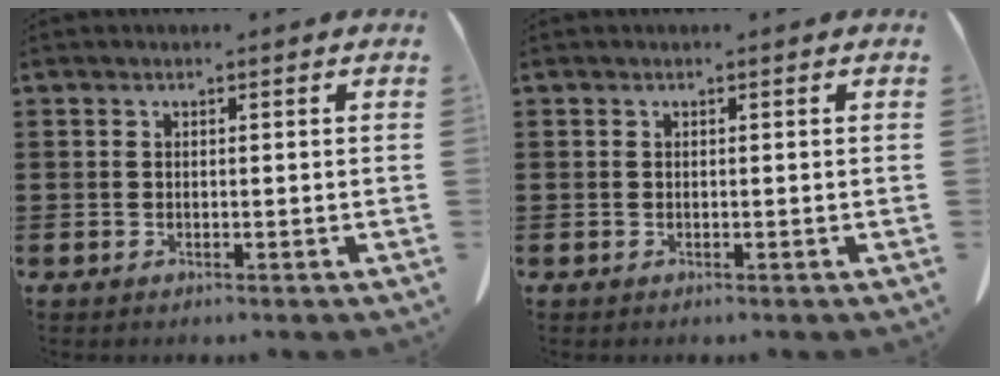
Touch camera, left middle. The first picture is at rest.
{"total": 0.0}